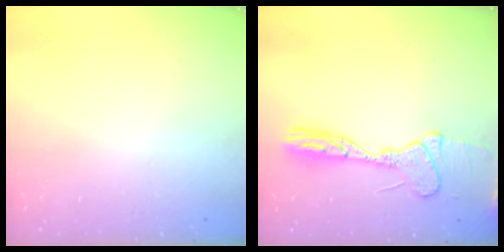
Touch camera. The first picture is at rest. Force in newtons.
{"total": 13.1, "press": 13.1, "slide": 0.3}